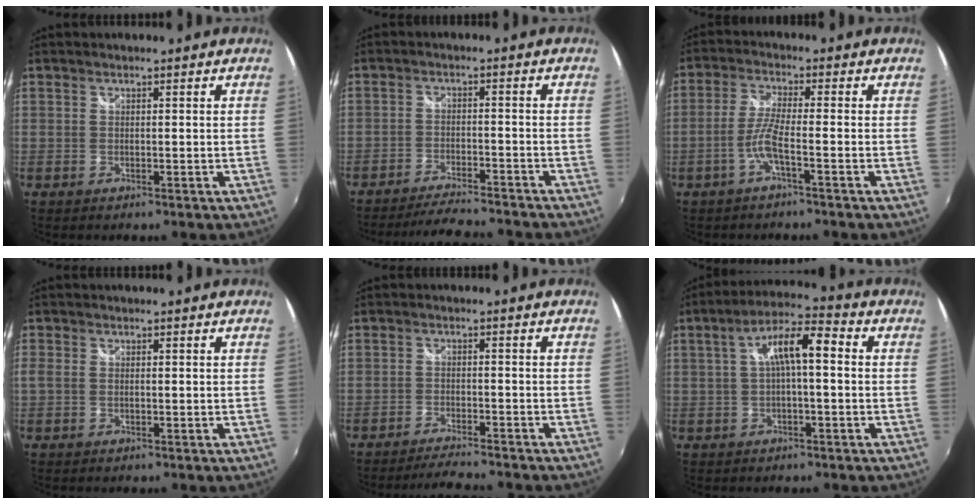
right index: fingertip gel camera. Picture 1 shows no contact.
{"total": 12.0, "force": [-10.9, 1.9, 4.8], "torque": [-0.107, -0.006, -0.159]}
{"total": 4.6, "force": [-2.2, -0.3, 4.0], "torque": [-0.093, 0.001, -0.042]}
{"total": 1.8, "force": [-0.1, 1.0, 1.4], "torque": [-0.032, -0.003, -0.005]}
{"total": 7.1, "force": [-6.5, 0.8, 2.7], "torque": [-0.072, -0.004, -0.103]}
{"total": 8.3, "force": [0.4, 2.2, 8.0], "torque": [-0.150, 0.027, 0.010]}